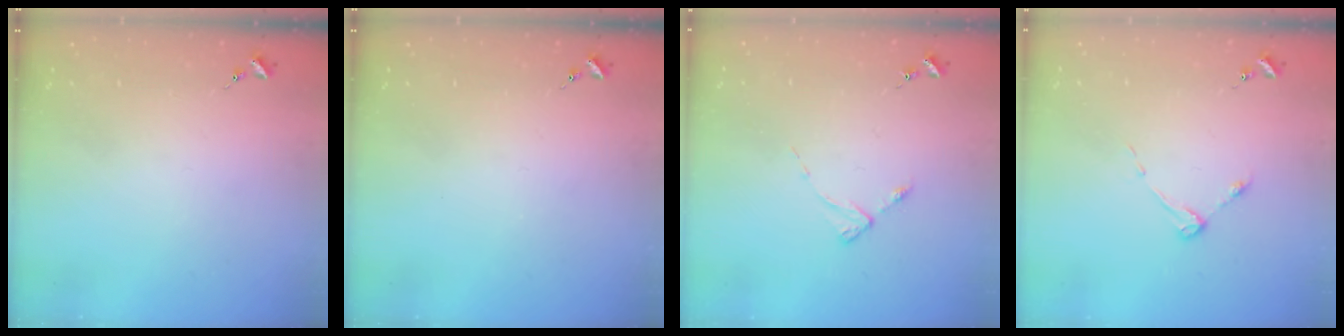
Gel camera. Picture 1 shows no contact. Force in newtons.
{"total": 0.0}
{"total": 2.9, "press": 2.8, "slide": 0.4}
{"total": 3.7, "press": 3.7, "slide": 0.5}